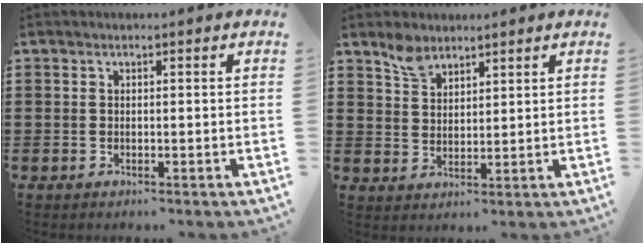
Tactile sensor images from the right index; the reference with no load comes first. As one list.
[{"total": 4.0, "force": [3.1, 2.1, 1.3], "torque": [-0.035, 0.005, 0.060]}]